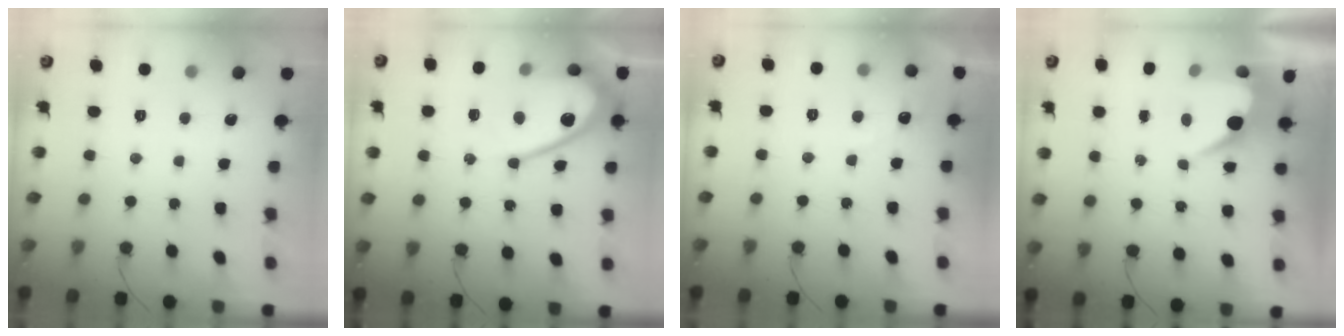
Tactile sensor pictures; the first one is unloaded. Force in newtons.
{"total": 11.9, "press": 11.9, "slide": 0.8}
{"total": 2.7, "press": 2.7, "slide": 0.1}
{"total": 7.0, "press": 7.0, "slide": 0.5}